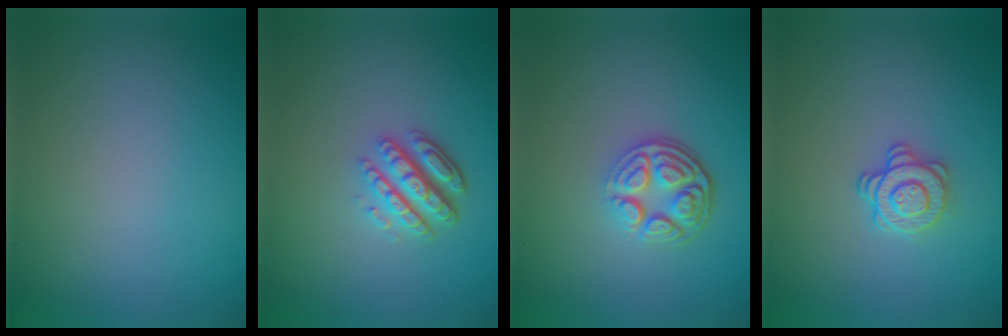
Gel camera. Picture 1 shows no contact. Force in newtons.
{"total": 4.8, "press": 3.4, "slide": 3.4}
{"total": 4.8, "press": 3.5, "slide": 3.3}
{"total": 2.4, "press": 2.0, "slide": 1.4}